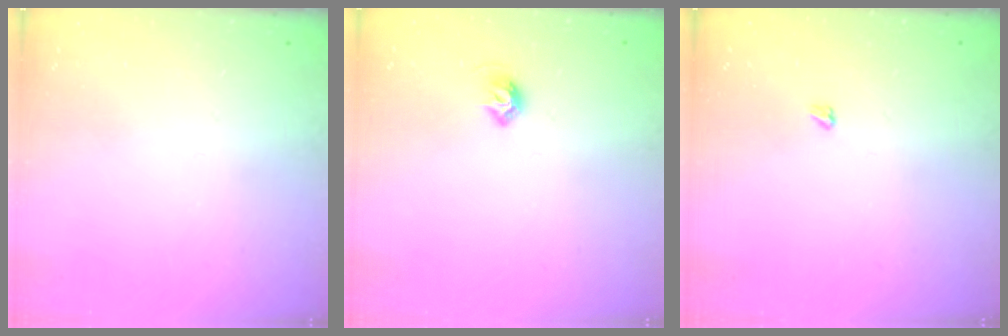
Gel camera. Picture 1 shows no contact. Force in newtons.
{"total": 5.6, "press": 5.5, "slide": 1.0}
{"total": 2.4, "press": 2.4, "slide": 0.4}